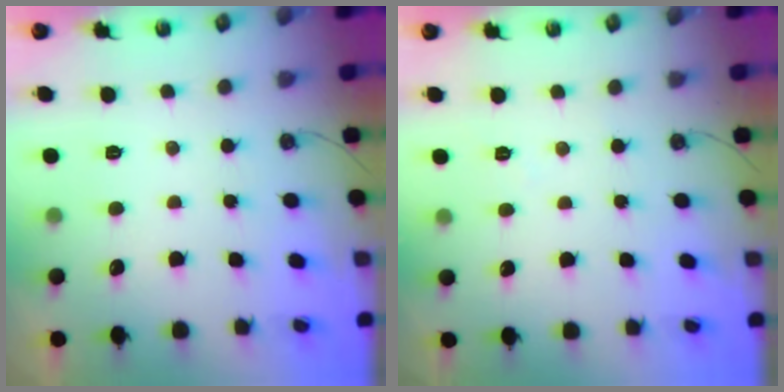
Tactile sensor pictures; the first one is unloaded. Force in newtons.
{"total": 3.2, "press": 3.2, "slide": 0.5}